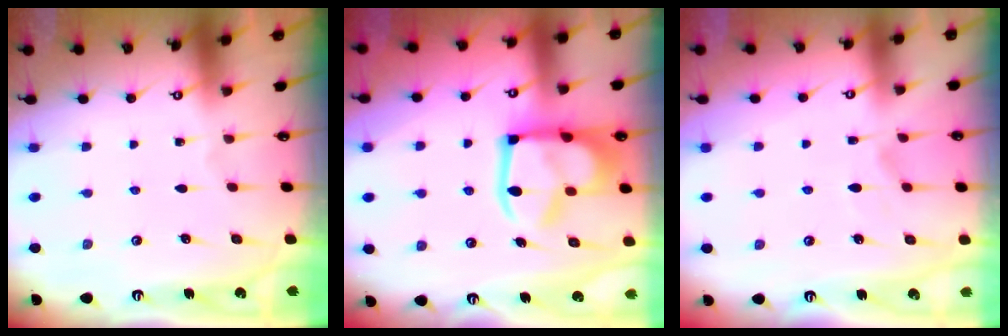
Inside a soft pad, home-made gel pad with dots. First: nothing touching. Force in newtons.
{"total": 12.4, "press": 12.3, "slide": 1.7}
{"total": 1.6, "press": 1.0, "slide": 1.2}